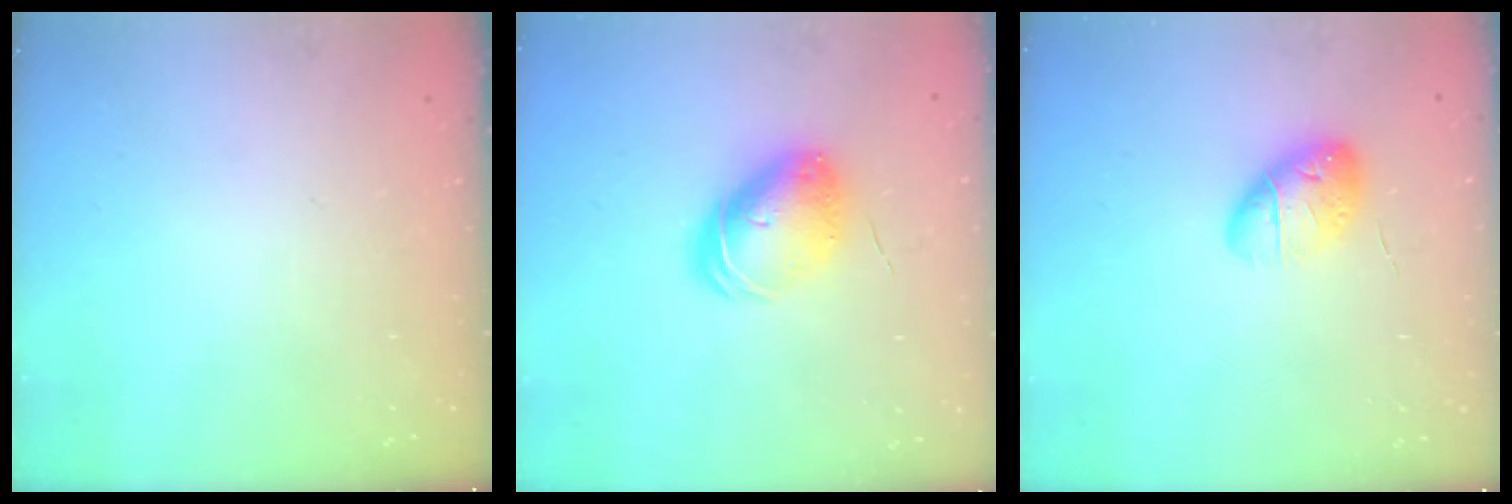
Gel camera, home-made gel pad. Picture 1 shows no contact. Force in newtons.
{"total": 9.3, "press": 9.2, "slide": 1.1}
{"total": 11.3, "press": 11.0, "slide": 2.7}